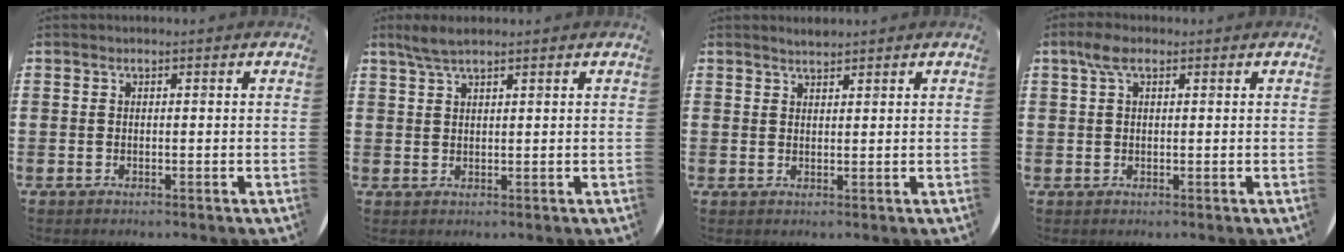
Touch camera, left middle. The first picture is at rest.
{"total": 2.9, "force": [2.2, 0.5, 1.8], "torque": [-0.038, 0.006, 0.040]}
{"total": 1.4, "force": [1.4, 0.1, 0.0], "torque": [-0.001, 0.000, 0.027]}
{"total": 2.9, "force": [1.4, 1.3, 2.2], "torque": [-0.047, 0.009, 0.024]}